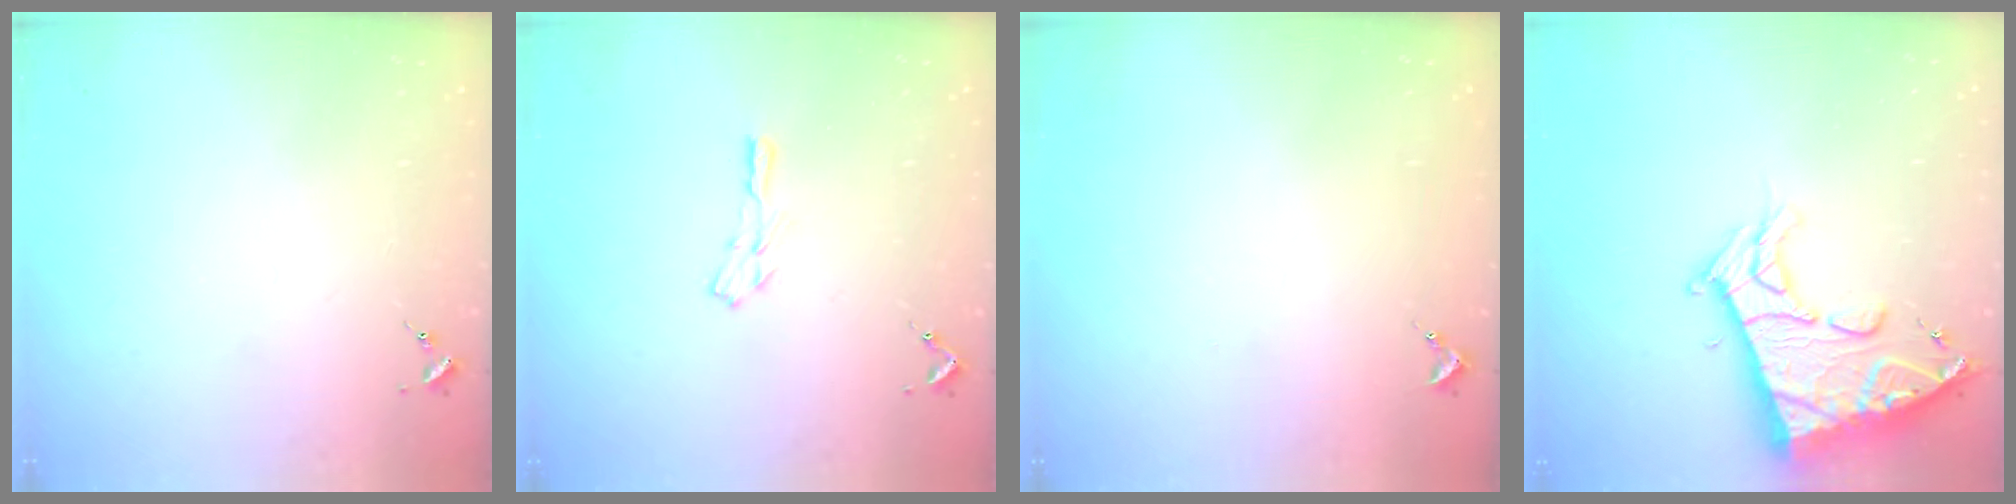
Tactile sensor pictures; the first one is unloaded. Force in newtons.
{"total": 5.3, "press": 5.3, "slide": 0.4}
{"total": 0.9, "press": 0.9, "slide": 0.1}
{"total": 16.7, "press": 16.6, "slide": 1.9}